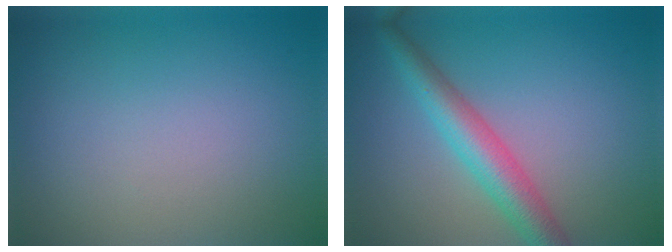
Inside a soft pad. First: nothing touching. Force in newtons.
{"total": 4.6, "press": 4.6, "slide": 0.1}